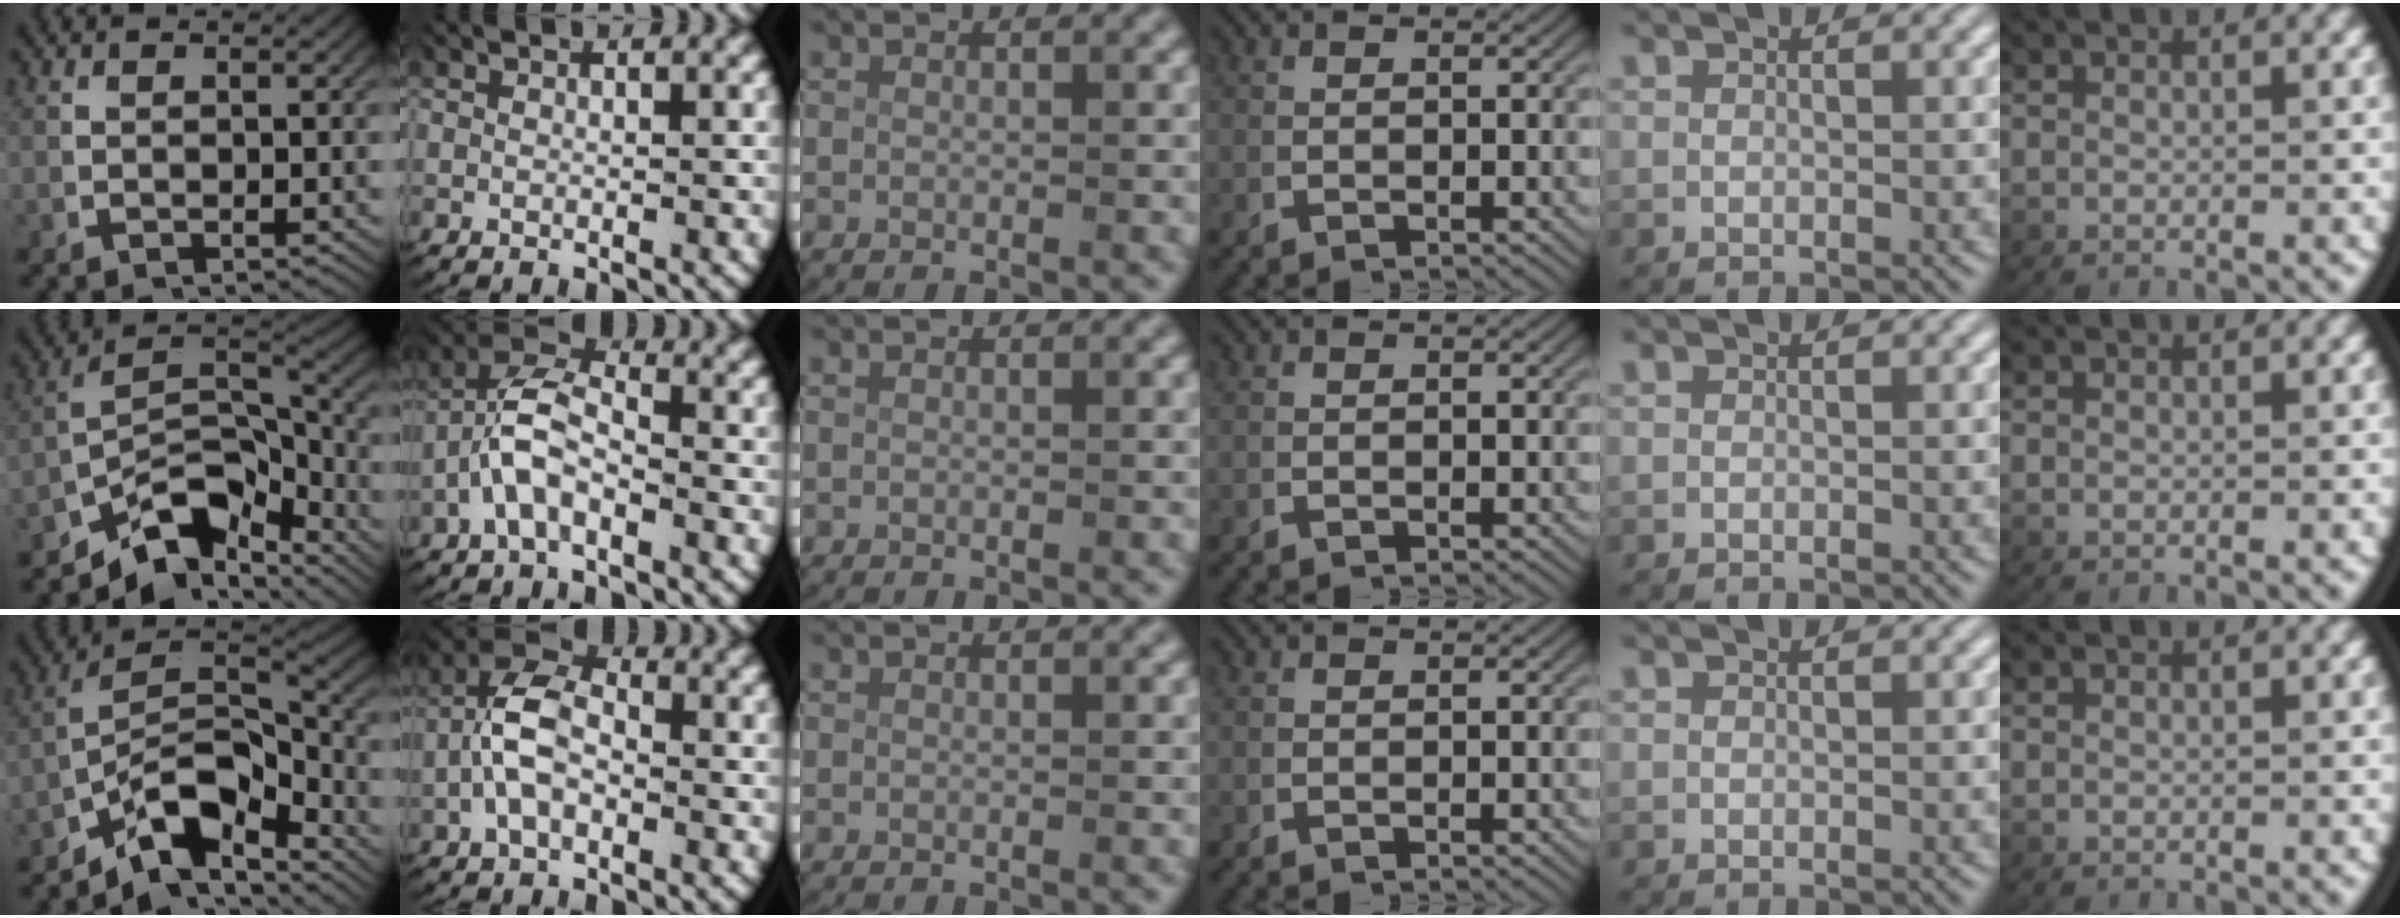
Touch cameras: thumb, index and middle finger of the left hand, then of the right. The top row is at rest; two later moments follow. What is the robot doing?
{"motion": "lift_and_place", "object": "key"}